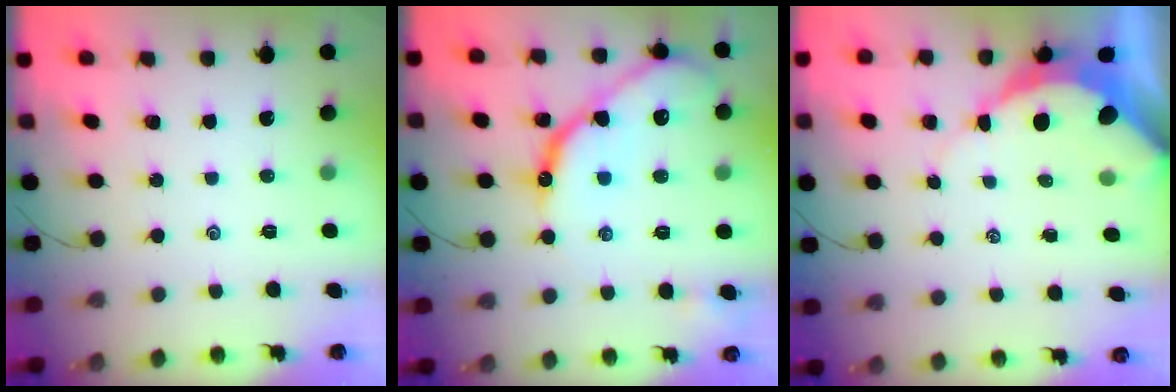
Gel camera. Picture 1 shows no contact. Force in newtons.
{"total": 15.1, "press": 15.0, "slide": 1.5}
{"total": 8.7, "press": 8.6, "slide": 0.9}